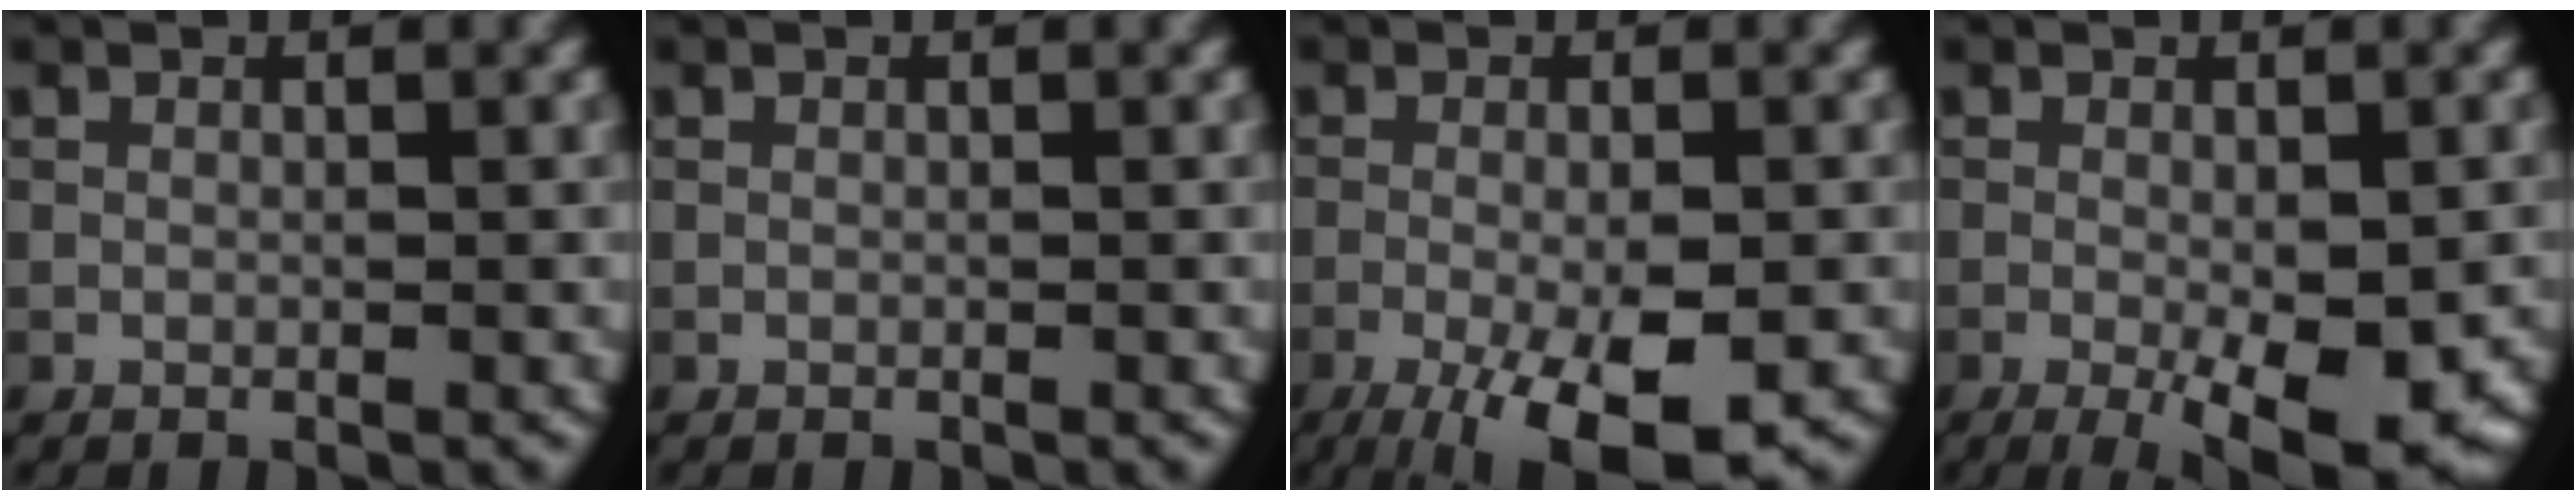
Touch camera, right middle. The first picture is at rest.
{"total": 0.0}
{"total": 8.9, "force": [-4.2, 2.6, 7.5], "torque": [-0.130, -0.014, -0.062]}
{"total": 7.9, "force": [-2.9, 2.3, 7.0], "torque": [-0.107, -0.019, -0.032]}